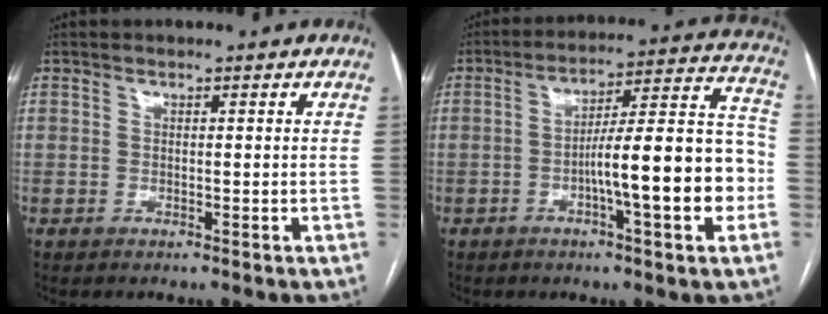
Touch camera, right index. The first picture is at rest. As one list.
[{"total": 15.9, "force": [-3.7, 1.7, 15.4], "torque": [-0.222, 0.024, -0.054]}]